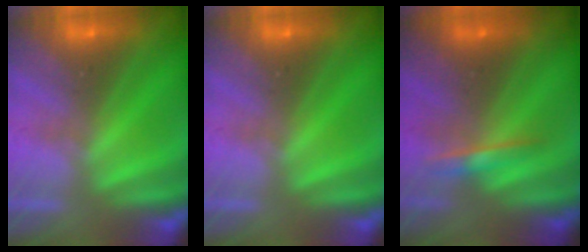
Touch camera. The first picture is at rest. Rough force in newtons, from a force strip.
{"total": 0.0}
{"total": 1.6}